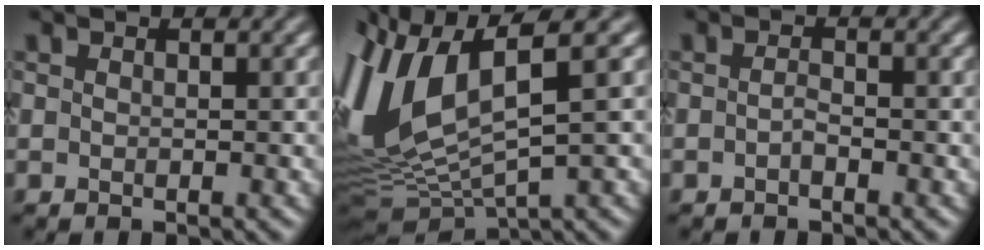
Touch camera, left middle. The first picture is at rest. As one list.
[{"total": 10.6, "force": [2.7, 4.8, 9.0], "torque": [-0.220, 0.002, 0.060]}, {"total": 0.7, "force": [-0.4, 0.2, 0.5], "torque": [-0.012, 0.006, -0.010]}]